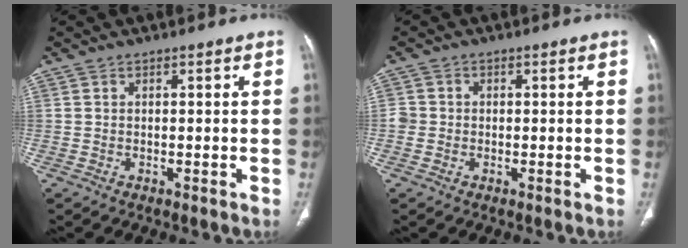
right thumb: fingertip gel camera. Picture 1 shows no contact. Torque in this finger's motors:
{"motor_torque": [-0.02, -0.13, -0.07, 0.65, -0.02]}